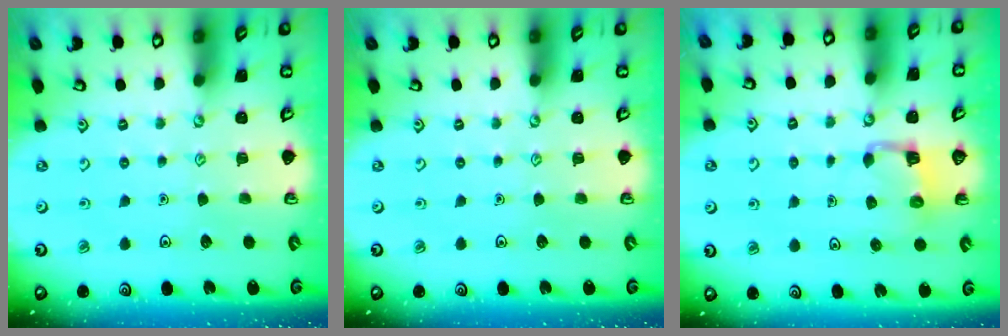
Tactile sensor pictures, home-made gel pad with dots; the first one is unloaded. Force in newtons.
{"total": 0.0}
{"total": 2.7, "press": 2.7, "slide": 0.4}